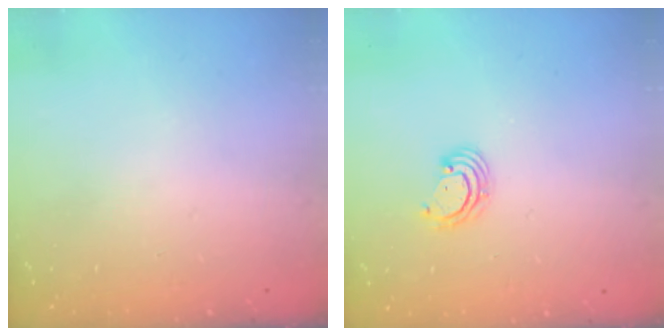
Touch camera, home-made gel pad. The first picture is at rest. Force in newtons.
{"total": 2.6, "press": 2.6, "slide": 0.2}